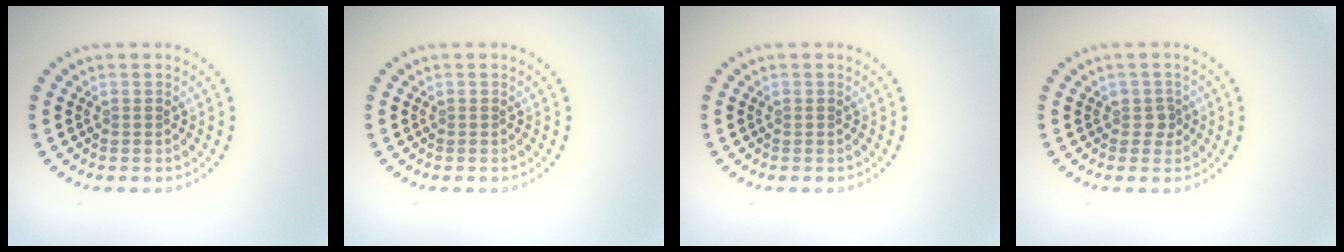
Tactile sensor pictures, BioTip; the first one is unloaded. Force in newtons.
{"total": 0.0}
{"total": 0.0}
{"total": 1.2, "press": 1.0, "slide": 0.6}